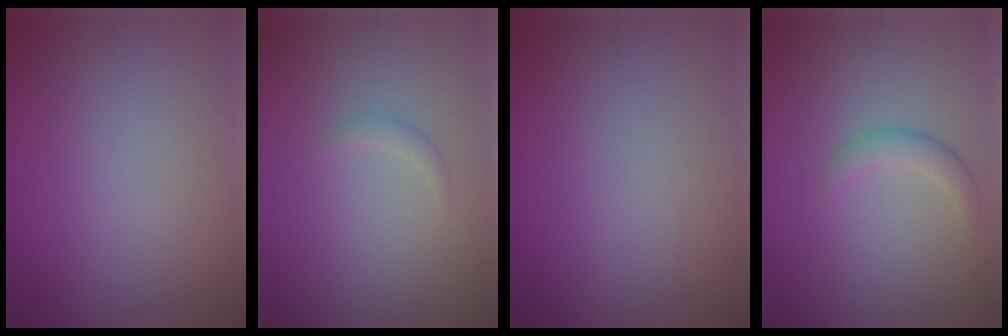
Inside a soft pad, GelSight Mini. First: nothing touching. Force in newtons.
{"total": 0.9, "press": 0.9, "slide": 0.1}
{"total": 0.0}
{"total": 2.5, "press": 2.5, "slide": 0.1}